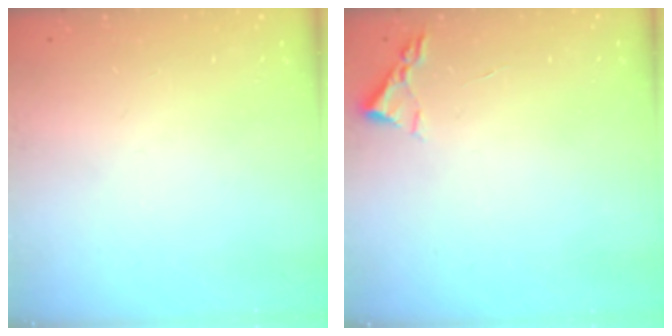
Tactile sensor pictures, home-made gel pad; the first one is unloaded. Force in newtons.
{"total": 2.4, "press": 2.3, "slide": 0.3}